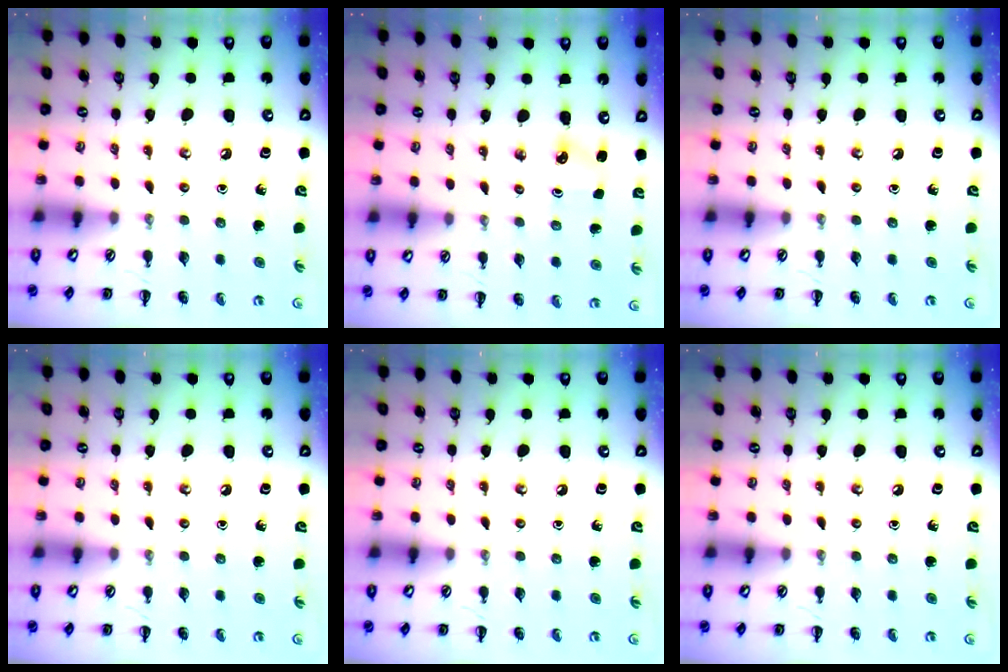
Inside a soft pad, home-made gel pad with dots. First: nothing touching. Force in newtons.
{"total": 2.5, "press": 2.4, "slide": 0.8}
{"total": 0.0}
{"total": 0.0}
{"total": 0.0}
{"total": 0.0}